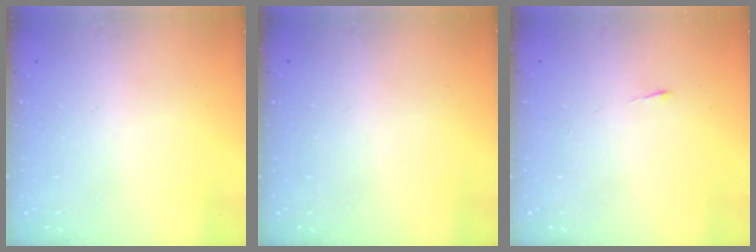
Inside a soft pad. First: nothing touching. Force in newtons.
{"total": 0.0}
{"total": 2.6, "press": 2.5, "slide": 0.3}